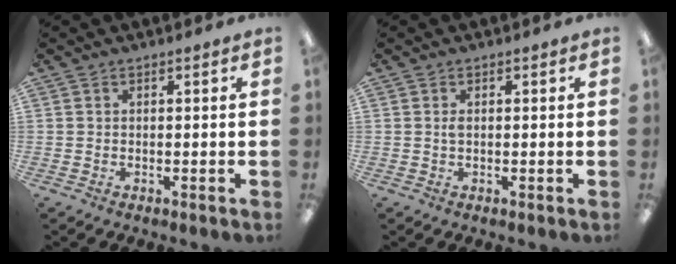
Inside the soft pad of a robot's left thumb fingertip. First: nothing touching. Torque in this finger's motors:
{"motor_torque": [0.32, 0.30, 0.38, -0.11, 0.07]}